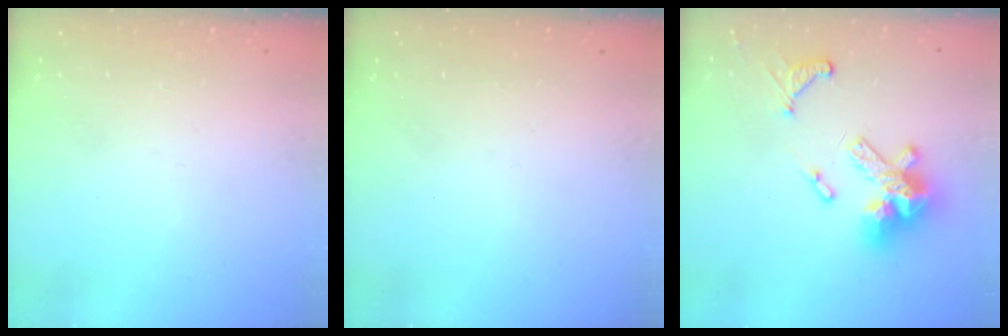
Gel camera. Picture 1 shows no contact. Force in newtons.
{"total": 0.0}
{"total": 16.7, "press": 16.6, "slide": 1.5}